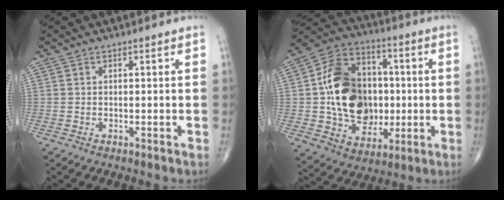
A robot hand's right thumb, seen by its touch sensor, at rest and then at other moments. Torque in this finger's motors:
{"motor_torque": [2.40, 2.57, 1.80, 0.10, 0.13]}